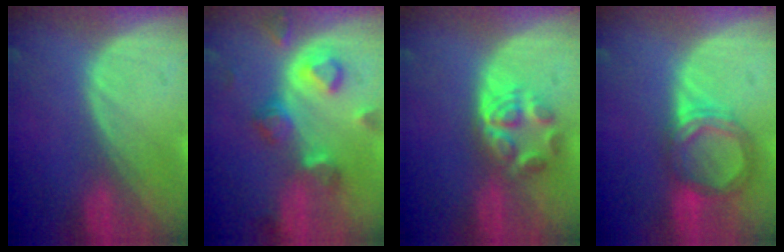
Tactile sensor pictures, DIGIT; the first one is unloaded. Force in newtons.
{"total": 7.7, "press": 7.1, "slide": 3.0}
{"total": 6.0, "press": 5.0, "slide": 3.3}
{"total": 5.5, "press": 5.4, "slide": 1.2}